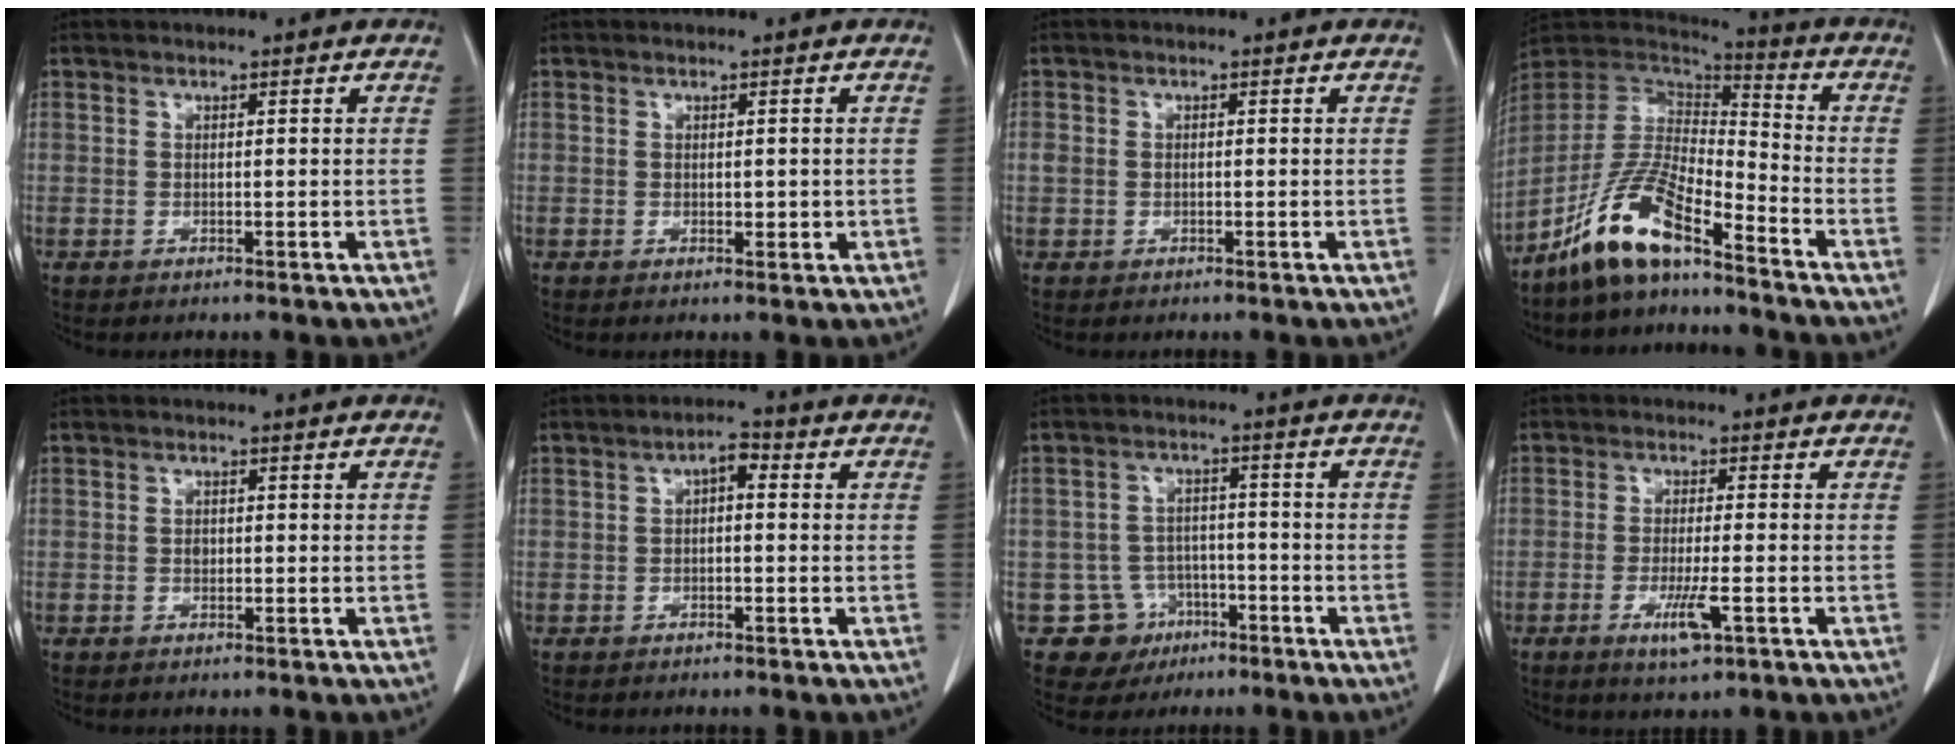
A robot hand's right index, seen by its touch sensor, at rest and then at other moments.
{"total": 1.3, "force": [0.1, 0.8, 1.0], "torque": [-0.010, 0.000, 0.006]}
{"total": 1.4, "force": [0.1, 1.2, 0.7], "torque": [-0.018, 0.013, 0.006]}
{"total": 12.5, "force": [-8.8, 2.6, 8.4], "torque": [-0.180, 0.008, -0.169]}
{"total": 0.8, "force": [0.0, 0.6, 0.5], "torque": [-0.006, 0.003, 0.002]}
{"total": 2.6, "force": [0.3, 1.1, 2.4], "torque": [-0.036, 0.011, 0.000]}
{"total": 6.7, "force": [-3.1, 6.0, -0.1], "torque": [0.013, 0.016, -0.040]}
{"total": 4.9, "force": [-2.0, 0.5, 4.4], "torque": [-0.083, -0.008, -0.032]}